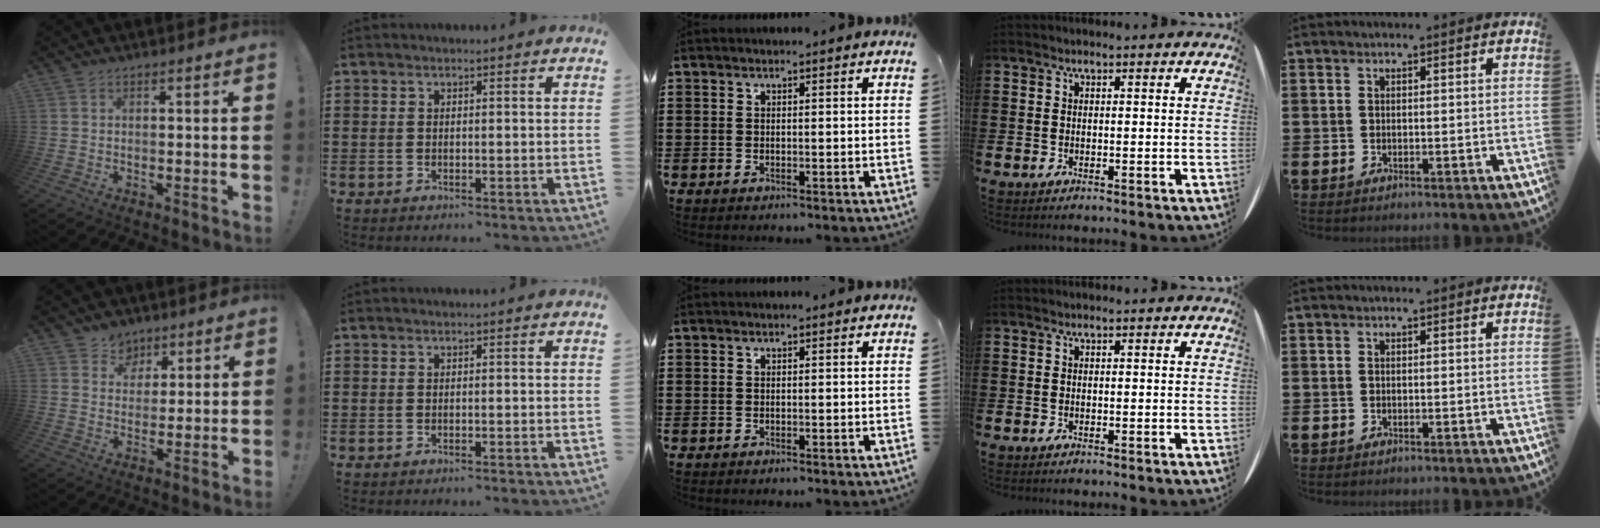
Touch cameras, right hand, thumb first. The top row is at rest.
{"thumb": {"total": 6.0, "force": [3.4, 5.0, 0.1], "torque": [-0.002, -0.029, 0.070]}}